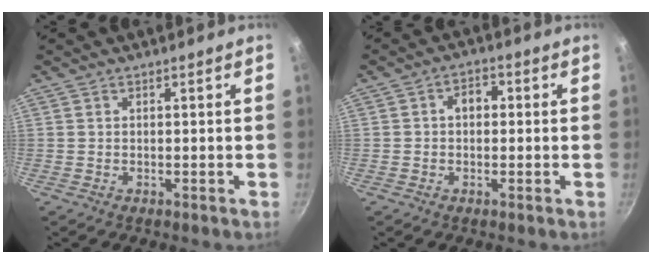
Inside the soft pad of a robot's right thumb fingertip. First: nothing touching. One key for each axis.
{"total": 3.6, "fx": 0.2, "fy": 2.7, "fz": 2.4, "tx": -0.019, "ty": 0.011, "tz": -0.003}